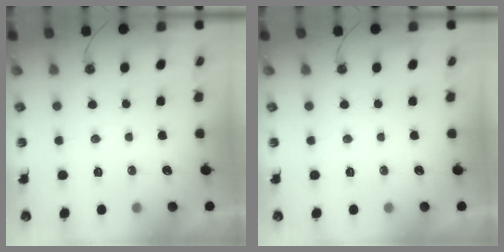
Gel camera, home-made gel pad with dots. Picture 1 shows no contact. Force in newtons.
{"total": 0.0}